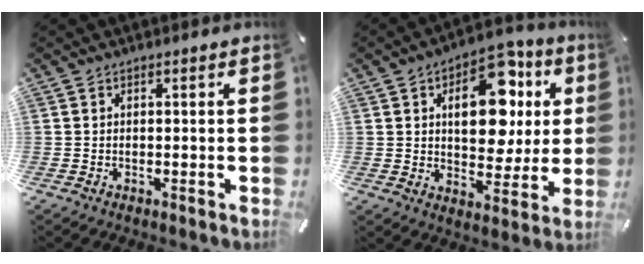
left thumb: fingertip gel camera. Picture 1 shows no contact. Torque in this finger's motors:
{"motor_torque": [0.99, 0.74, 1.23, -1.09, 0.35]}